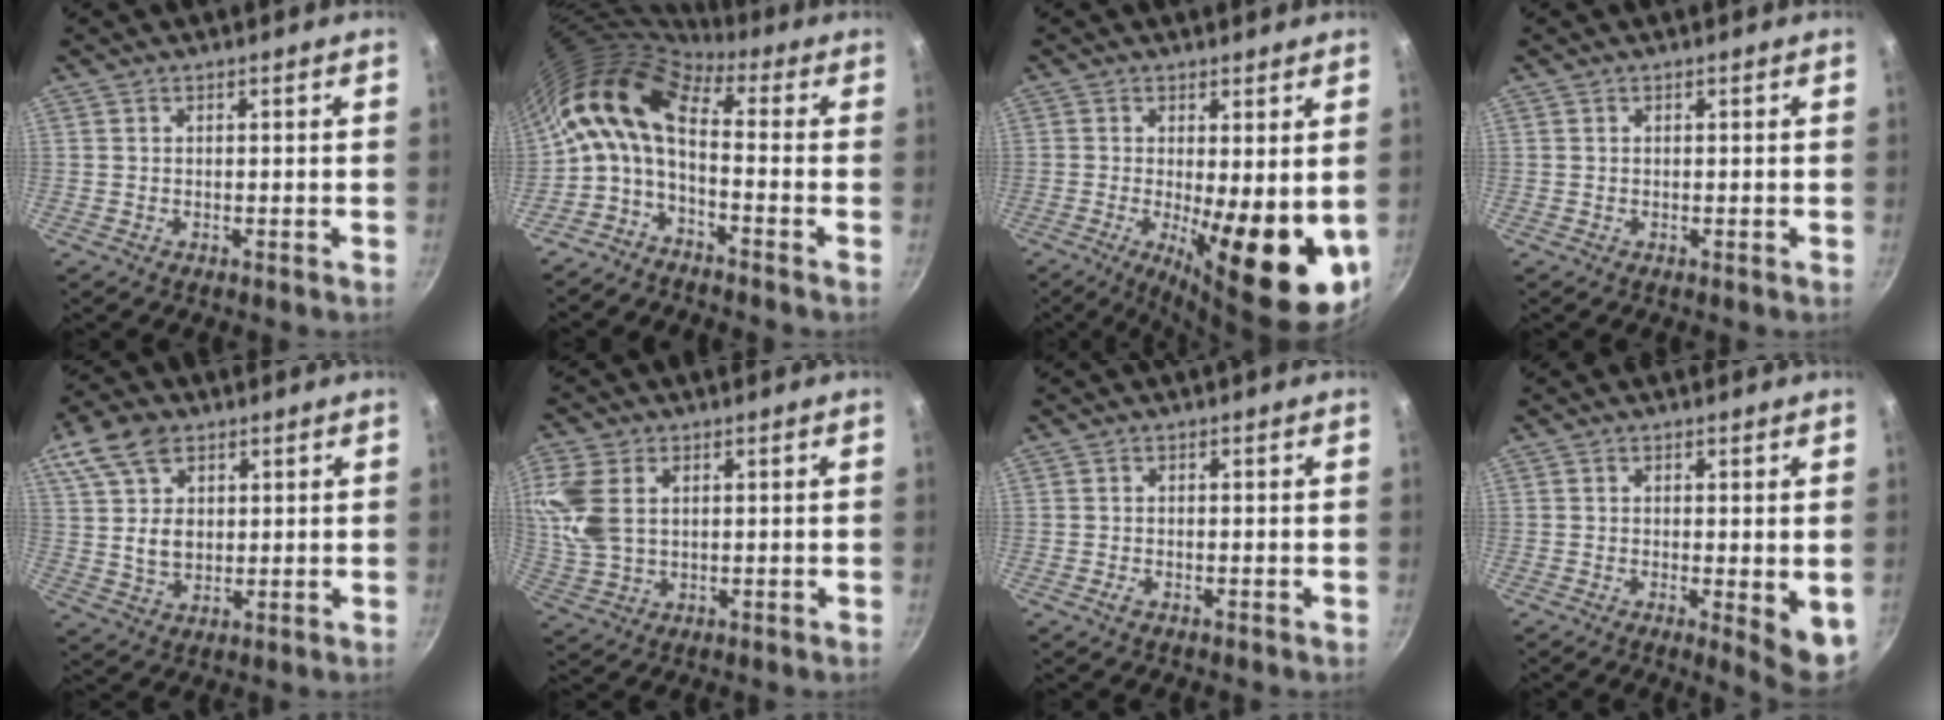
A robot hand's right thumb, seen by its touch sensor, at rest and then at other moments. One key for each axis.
{"total": 12.5, "fx": 0.5, "fy": 6.0, "fz": 11.0, "tx": -0.223, "ty": 0.025, "tz": -0.008}
{"total": 15.7, "fx": -1.9, "fy": 4.9, "fz": 14.8, "tx": -0.189, "ty": -0.025, "tz": -0.017}
{"total": 0.0}
{"total": 11.5, "fx": 4.6, "fy": 7.8, "fz": 7.1, "tx": -0.112, "ty": -0.012, "tz": 0.084}
{"total": 9.9, "fx": 2.2, "fy": 6.5, "fz": 7.1, "tx": -0.152, "ty": 0.000, "tz": 0.047}
{"total": 0.9, "fx": -0.5, "fy": 0.4, "fz": 0.7, "tx": -0.018, "ty": 0.002, "tz": -0.011}
{"total": 5.9, "fx": -0.4, "fy": 1.6, "fz": 5.6, "tx": -0.066, "ty": -0.011, "tz": -0.003}